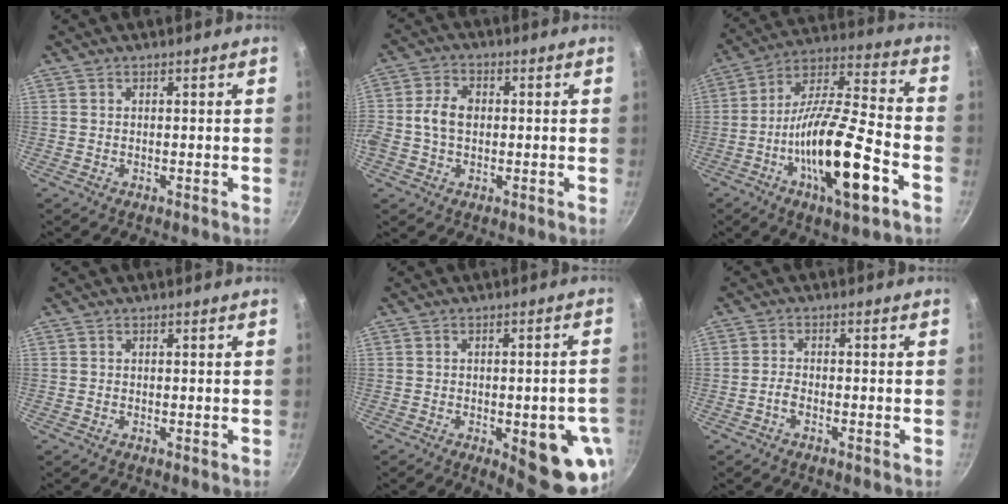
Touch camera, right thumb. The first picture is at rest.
{"total": 6.4, "force": [0.0, 4.6, 4.4], "torque": [-0.076, 0.015, -0.012]}
{"total": 21.3, "force": [-7.8, 6.2, 18.9], "torque": [-0.312, 0.039, -0.144]}
{"total": 0.0}
{"total": 14.3, "force": [-4.6, 5.4, 12.4], "torque": [-0.108, 0.008, -0.054]}
{"total": 1.9, "force": [-1.2, 0.8, 1.3], "torque": [-0.032, 0.010, -0.030]}